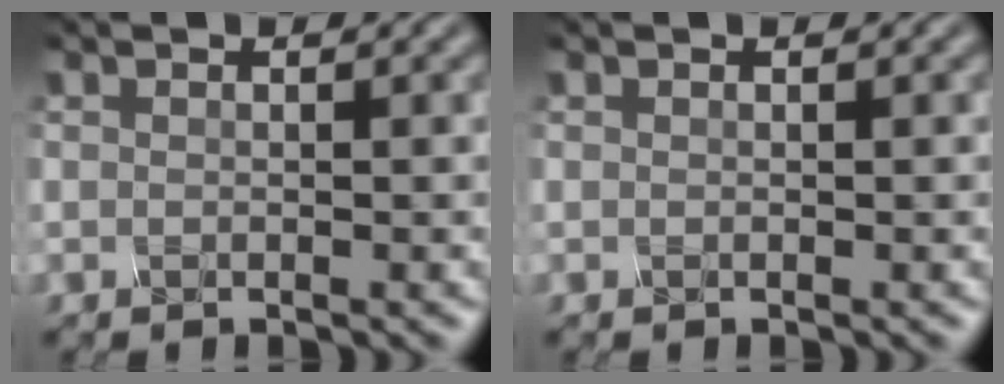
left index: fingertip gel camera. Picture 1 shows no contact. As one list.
[{"total": 0.0}]